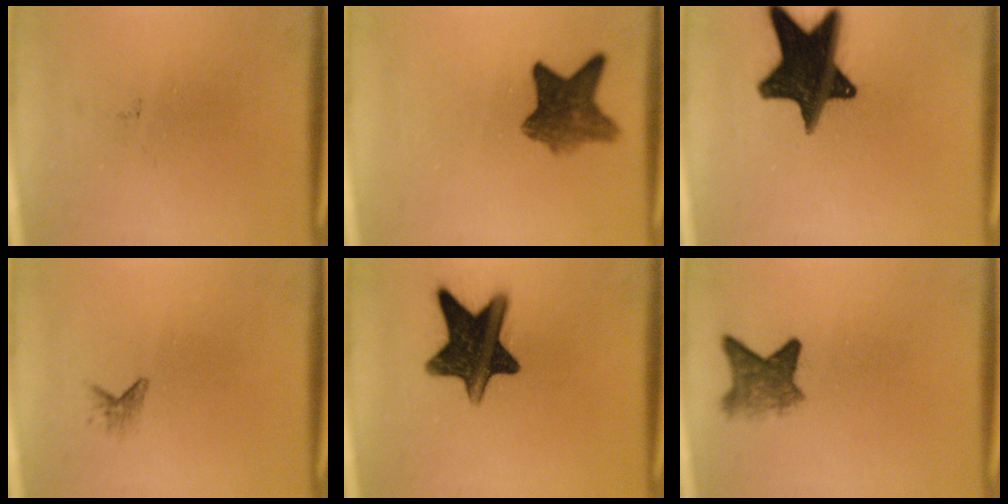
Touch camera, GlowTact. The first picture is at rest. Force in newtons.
{"total": 7.0}
{"total": 17.8}
{"total": 1.0}
{"total": 14.0}
{"total": 4.5}